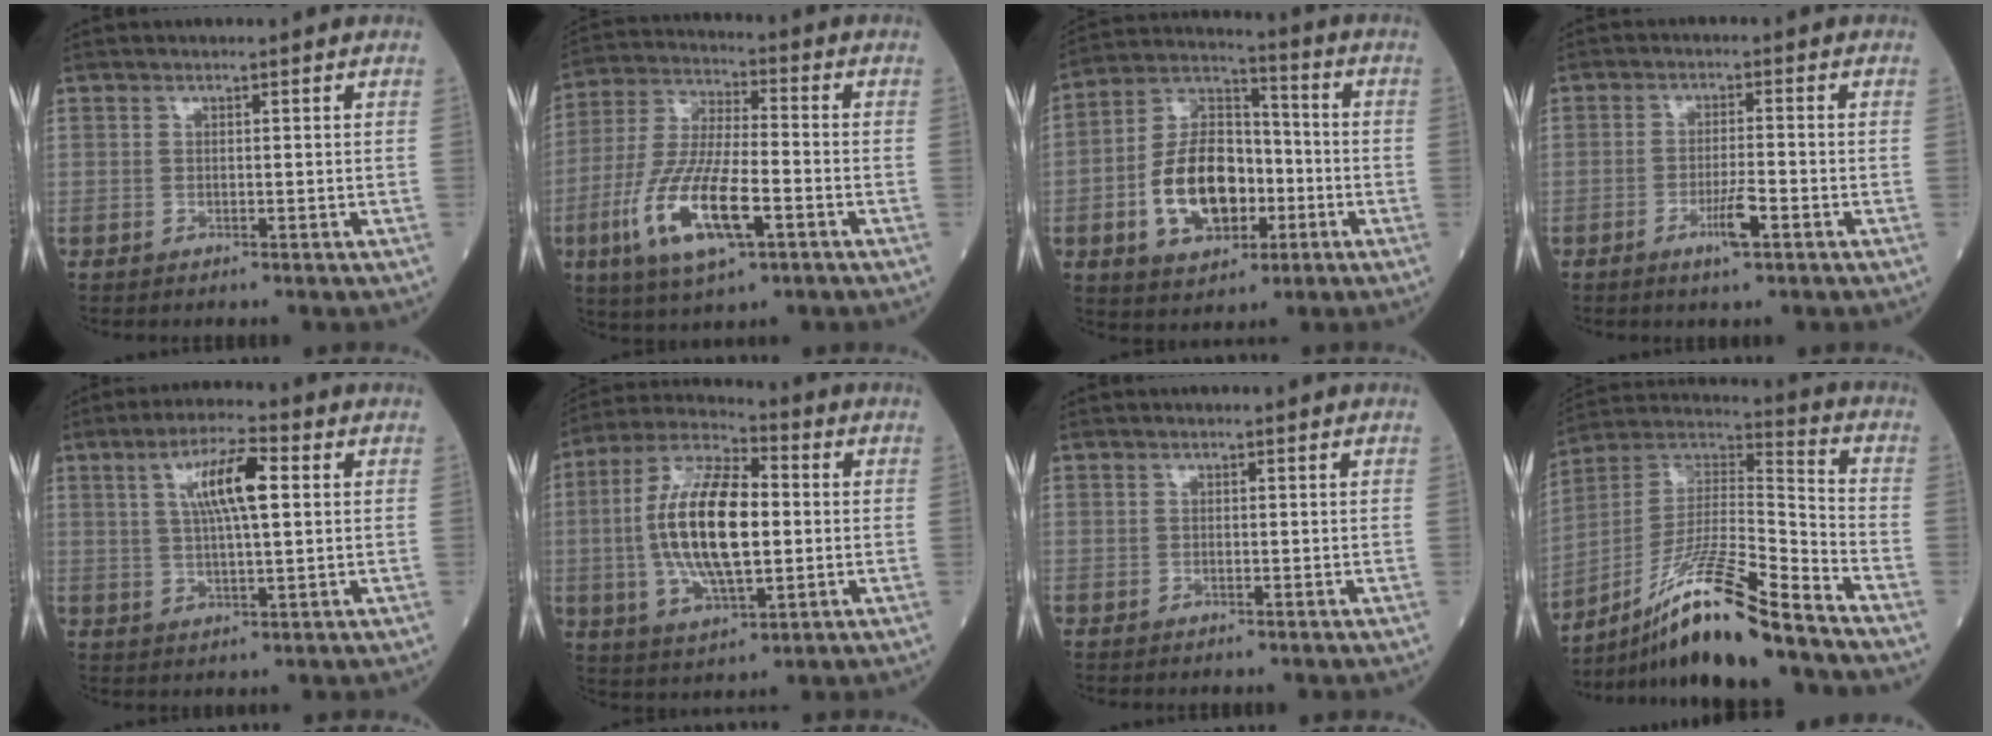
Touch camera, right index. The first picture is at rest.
{"total": 14.5, "force": [-5.2, 3.7, 13.0], "torque": [-0.271, -0.014, -0.095]}
{"total": 14.2, "force": [-3.5, 8.2, 11.1], "torque": [-0.225, 0.018, -0.059]}
{"total": 4.2, "force": [-2.1, 0.2, 3.6], "torque": [-0.065, -0.005, -0.040]}
{"total": 8.4, "force": [2.3, 1.4, 8.0], "torque": [-0.146, 0.013, 0.041]}
{"total": 16.1, "force": [-0.1, 5.8, 15.1], "torque": [-0.305, 0.008, -0.003]}
{"total": 0.0}
{"total": 17.5, "force": [-13.4, -0.1, 11.2], "torque": [-0.219, 0.005, -0.243]}